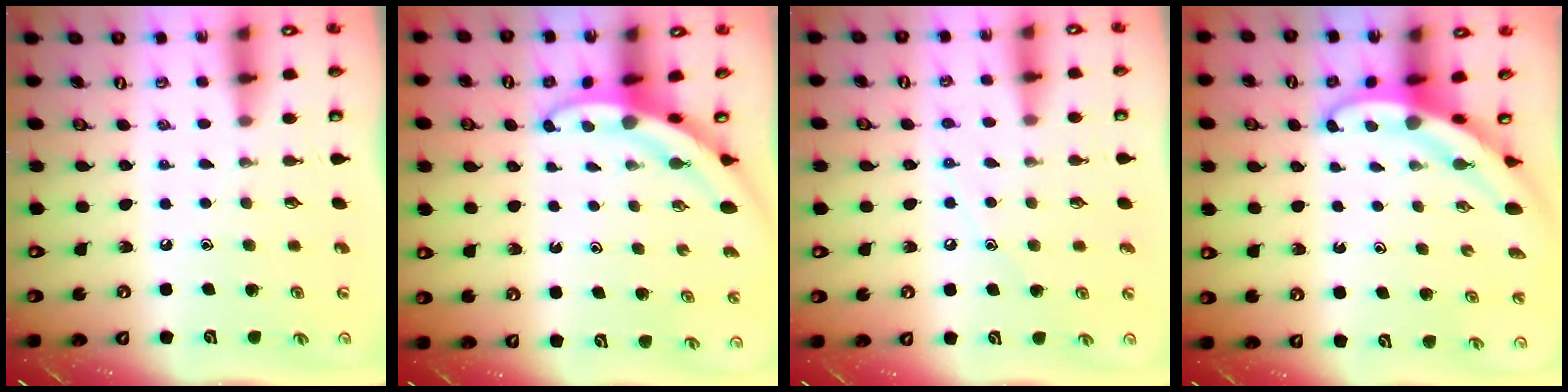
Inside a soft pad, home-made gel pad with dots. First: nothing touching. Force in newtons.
{"total": 3.1, "press": 3.1, "slide": 0.3}
{"total": 6.9, "press": 6.9, "slide": 0.7}
{"total": 5.1, "press": 5.1, "slide": 0.4}